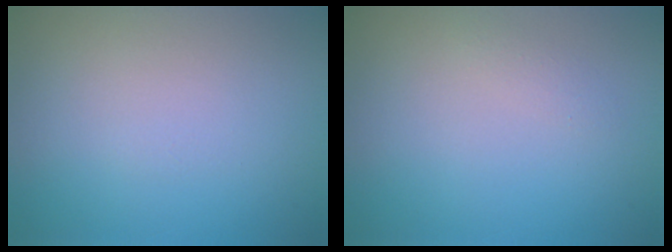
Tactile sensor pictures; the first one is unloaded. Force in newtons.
{"total": 0.7, "press": 0.7, "slide": 0.1}